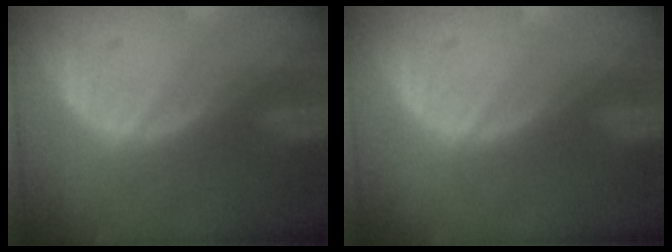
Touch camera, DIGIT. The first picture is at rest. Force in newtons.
{"total": 0.0}